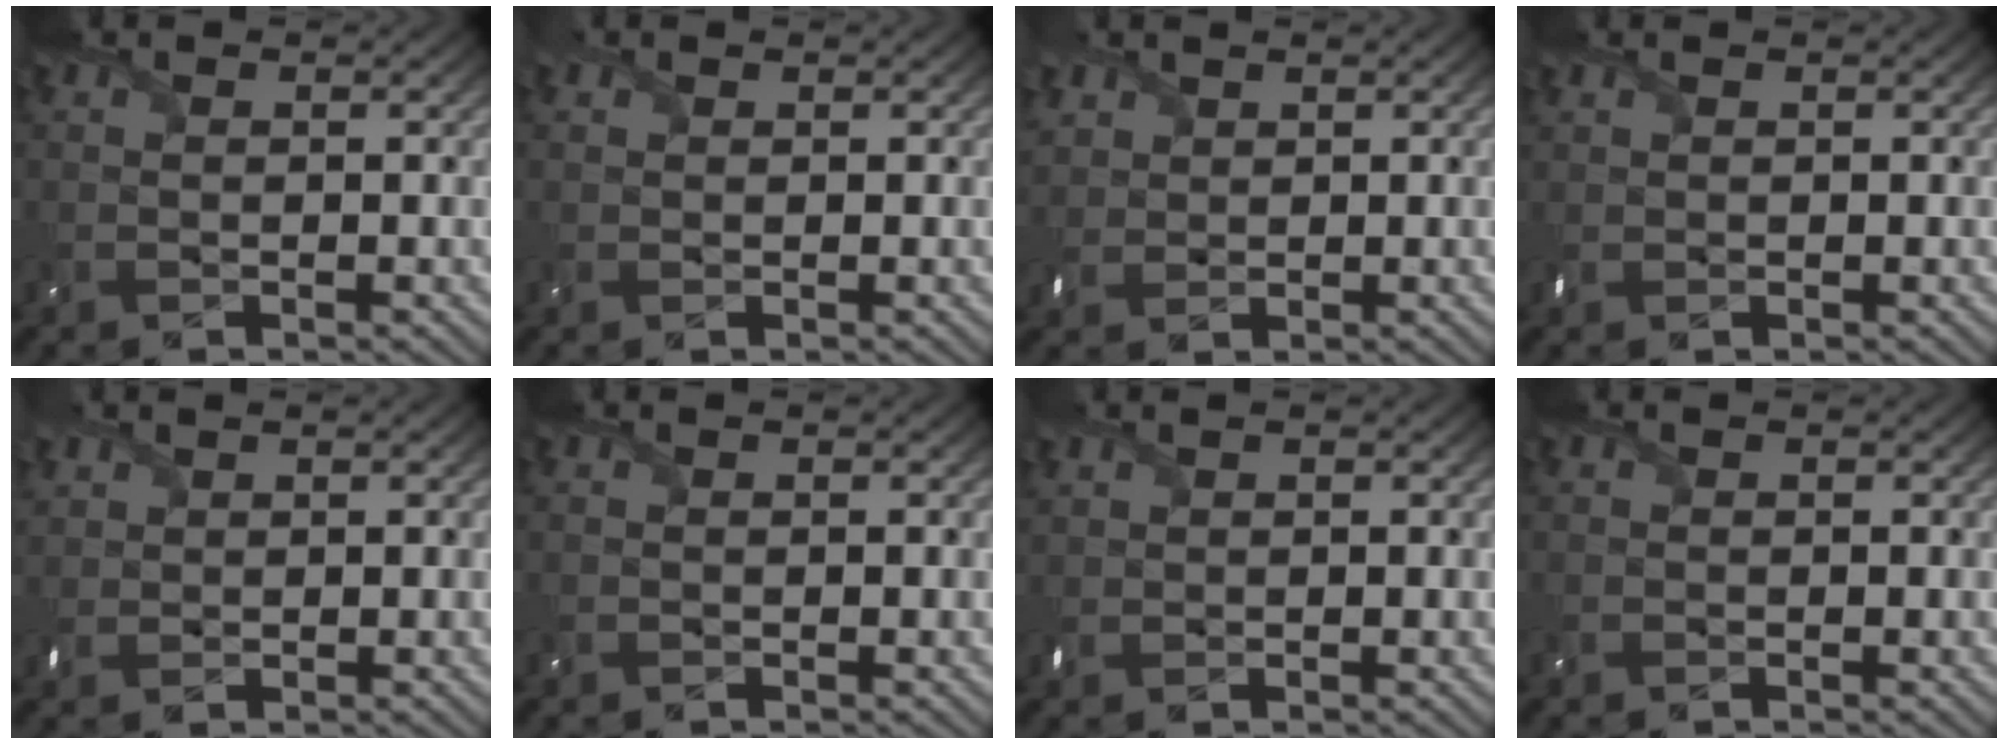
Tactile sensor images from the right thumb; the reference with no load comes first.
{"total": 0.9, "force": [0.6, 0.5, 0.2], "torque": [-0.007, 0.002, 0.014]}
{"total": 2.9, "force": [1.6, 2.3, 0.6], "torque": [-0.029, 0.002, 0.036]}
{"total": 0.8, "force": [0.7, 0.3, 0.3], "torque": [-0.015, 0.005, 0.018]}
{"total": 1.9, "force": [1.3, 1.3, 0.3], "torque": [-0.013, 0.003, 0.029]}
{"total": 0.0}
{"total": 1.2, "force": [1.0, 0.6, 0.3], "torque": [-0.016, 0.006, 0.025]}
{"total": 0.0}